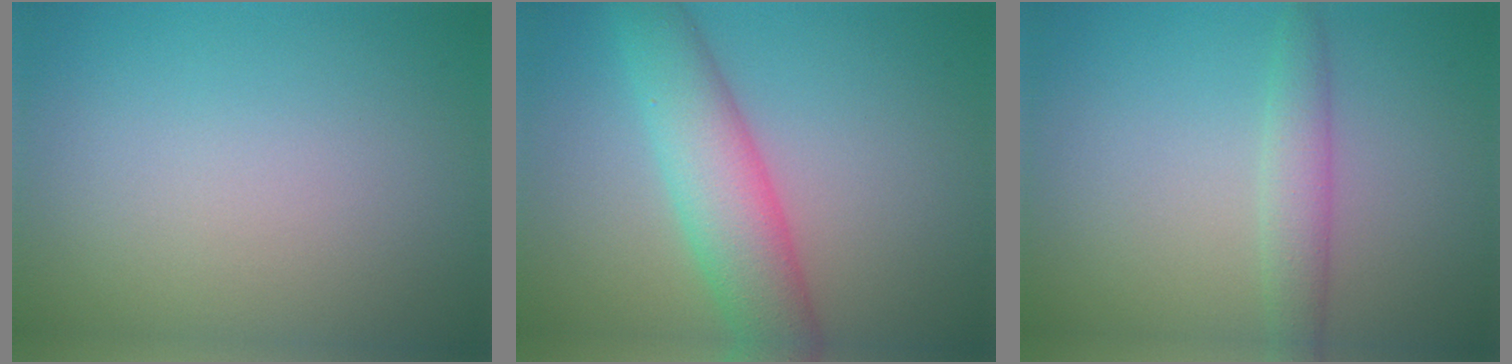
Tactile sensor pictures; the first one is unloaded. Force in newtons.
{"total": 6.3, "press": 6.3, "slide": 0.2}
{"total": 2.4, "press": 2.4, "slide": 0.1}